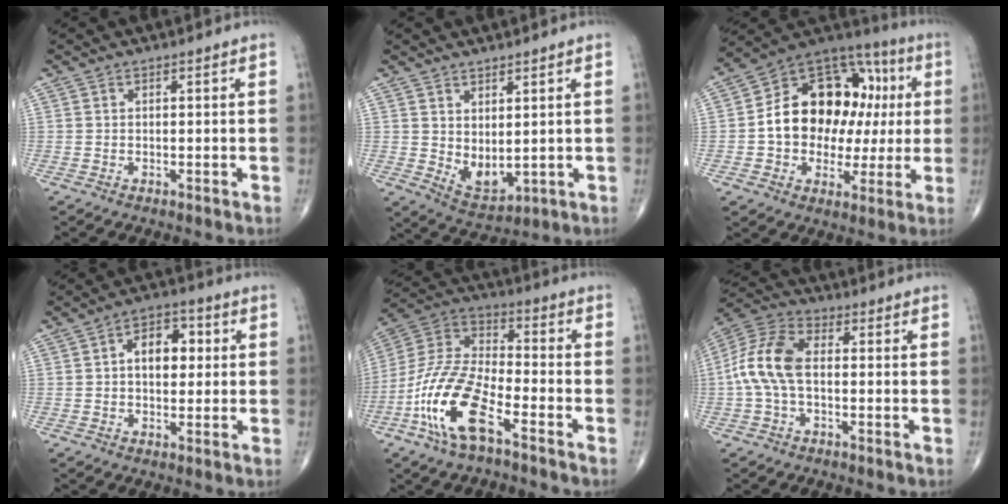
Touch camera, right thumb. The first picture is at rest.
{"total": 6.0, "force": [1.2, 3.2, 5.0], "torque": [-0.072, -0.024, 0.040]}
{"total": 21.8, "force": [1.7, 15.5, 15.3], "torque": [-0.189, 0.046, 0.028]}
{"total": 7.8, "force": [1.0, 5.1, 5.9], "torque": [-0.064, 0.016, 0.009]}
{"total": 16.5, "force": [-8.0, 6.3, 13.0], "torque": [-0.275, 0.041, -0.159]}
{"total": 10.6, "force": [-1.0, 5.3, 9.2], "torque": [-0.206, 0.030, -0.027]}